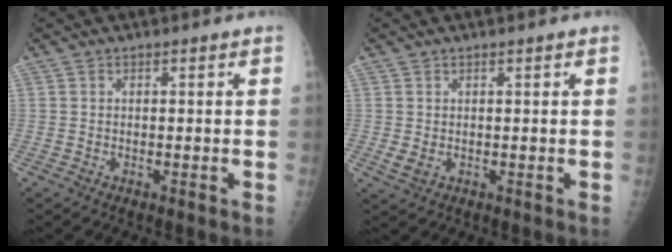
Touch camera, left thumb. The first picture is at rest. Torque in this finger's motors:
{"motor_torque": [-0.10, -0.21, 0.29, 0.11, 0.01]}